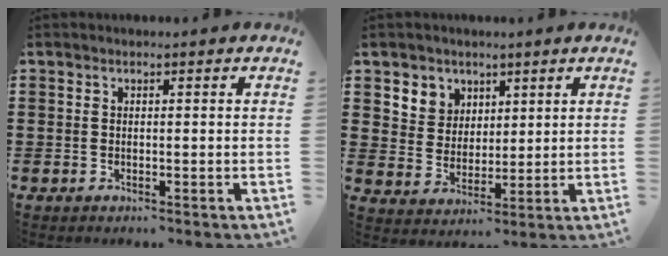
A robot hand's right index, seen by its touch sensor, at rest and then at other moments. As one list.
[{"total": 5.4, "force": [3.2, 4.4, 0.1], "torque": [-0.023, 0.004, 0.058]}]